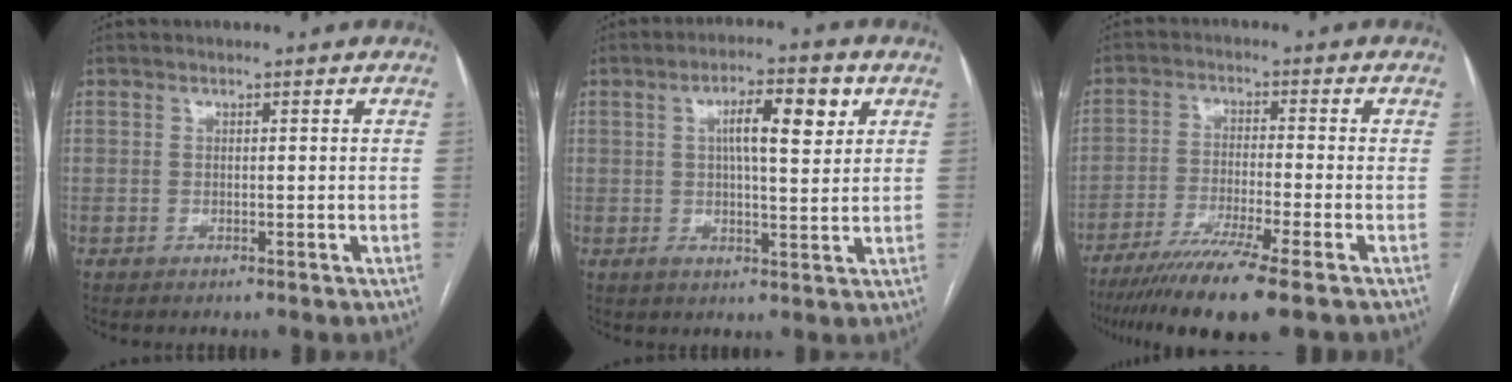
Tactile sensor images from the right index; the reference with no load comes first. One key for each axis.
{"total": 7.2, "fx": 2.5, "fy": 1.6, "fz": 6.5, "tx": -0.107, "ty": 0.012, "tz": 0.038}
{"total": 11.9, "fx": -8.8, "fy": -1.1, "fz": 7.9, "tx": -0.130, "ty": -0.032, "tz": -0.140}